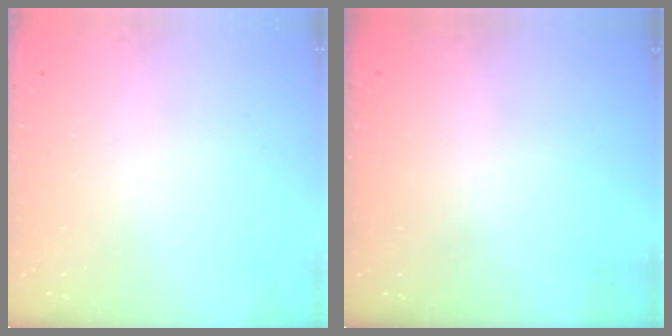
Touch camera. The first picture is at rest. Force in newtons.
{"total": 0.0}